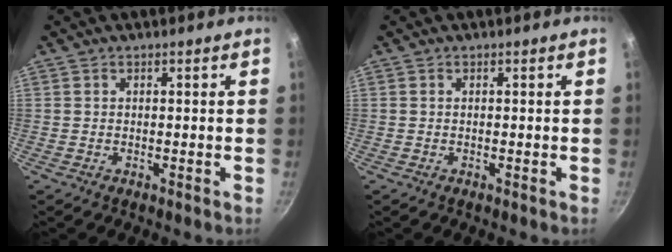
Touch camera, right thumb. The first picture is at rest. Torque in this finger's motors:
{"motor_torque": [-0.31, 0.04, -0.28, 0.16, 0.02]}